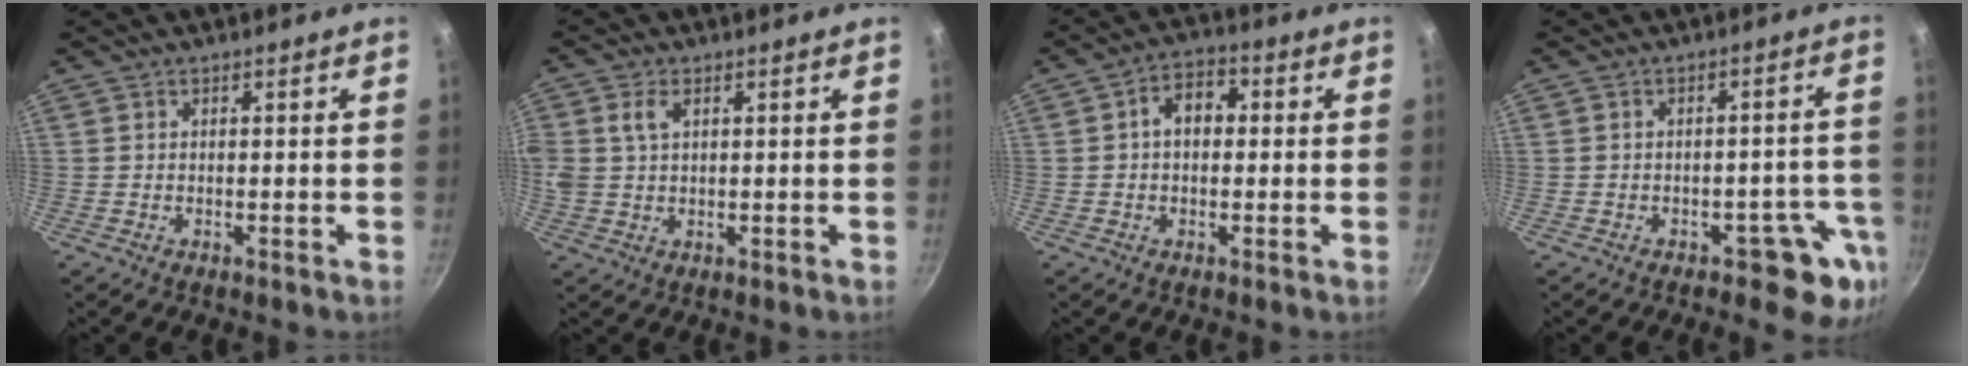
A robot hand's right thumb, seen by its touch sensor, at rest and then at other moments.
{"total": 5.3, "force": [1.7, 3.4, 3.6], "torque": [-0.071, 0.006, 0.032]}
{"total": 6.2, "force": [0.6, 4.4, 4.3], "torque": [-0.039, 0.017, -0.001]}
{"total": 7.0, "force": [-3.0, 4.0, 4.9], "torque": [-0.009, 0.027, -0.028]}